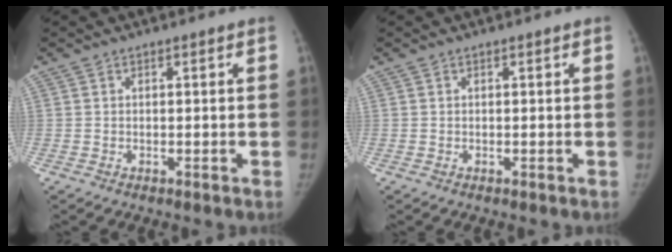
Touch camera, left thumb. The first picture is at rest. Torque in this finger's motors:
{"motor_torque": [0.07, 0.03, 0.17, -0.13, 0.03]}